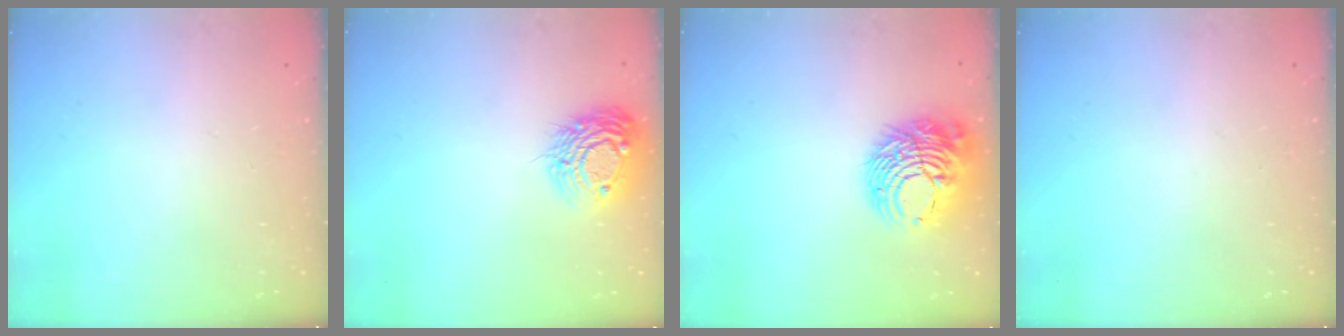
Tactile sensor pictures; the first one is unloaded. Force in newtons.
{"total": 12.5, "press": 12.4, "slide": 0.9}
{"total": 11.4, "press": 11.3, "slide": 1.1}
{"total": 0.0}